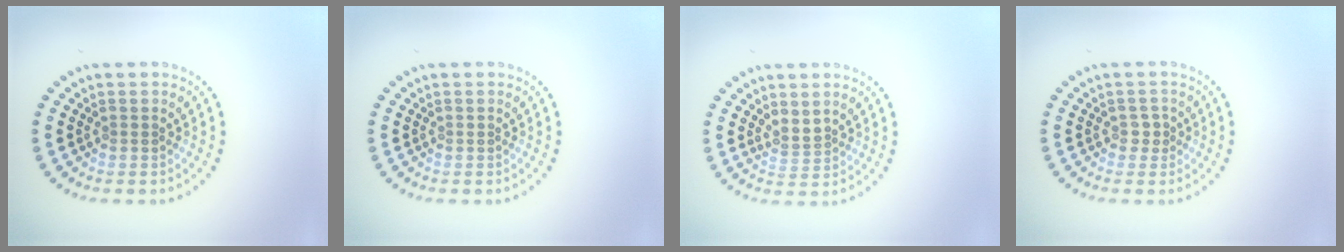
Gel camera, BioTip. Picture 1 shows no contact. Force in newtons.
{"total": 0.0}
{"total": 1.6, "press": 1.0, "slide": 1.2}
{"total": 0.9, "press": 0.8, "slide": 0.4}